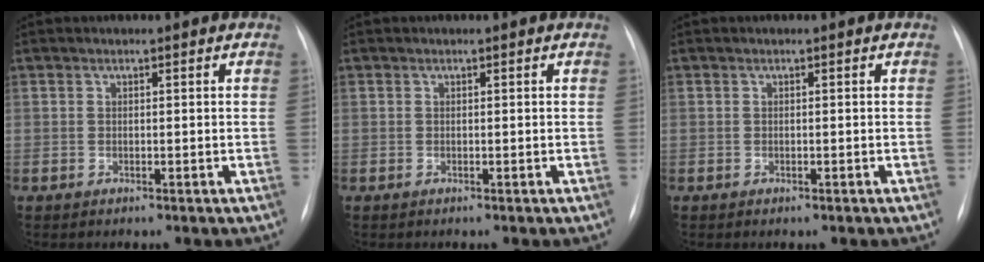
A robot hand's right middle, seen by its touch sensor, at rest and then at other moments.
{"total": 0.0}
{"total": 0.0}